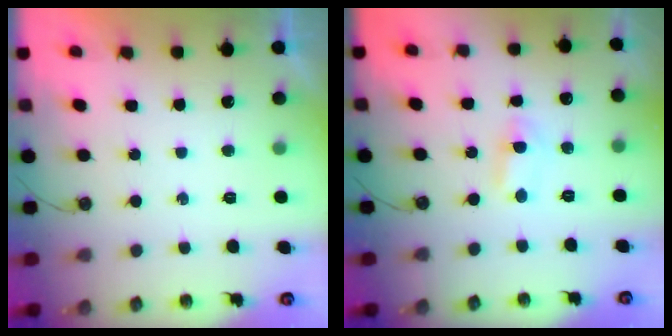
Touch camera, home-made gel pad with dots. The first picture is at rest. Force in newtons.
{"total": 1.5, "press": 1.3, "slide": 0.7}